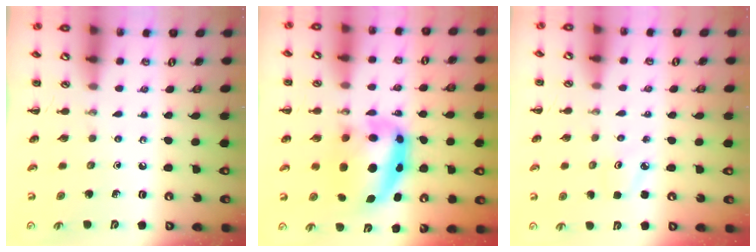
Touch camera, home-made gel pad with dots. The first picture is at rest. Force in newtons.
{"total": 11.7, "press": 11.4, "slide": 2.7}
{"total": 2.7, "press": 2.6, "slide": 0.8}